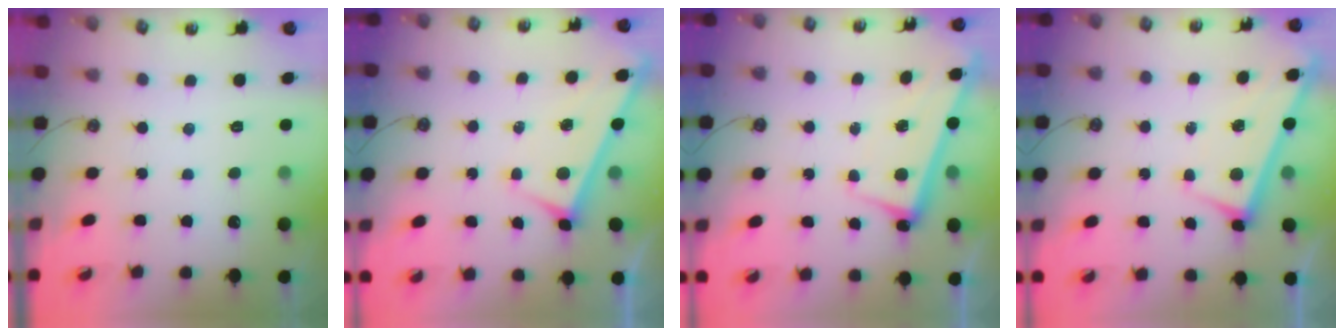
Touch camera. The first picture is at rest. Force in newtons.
{"total": 3.2, "press": 3.2, "slide": 0.3}
{"total": 2.6, "press": 2.4, "slide": 0.9}
{"total": 2.9, "press": 2.9, "slide": 0.1}